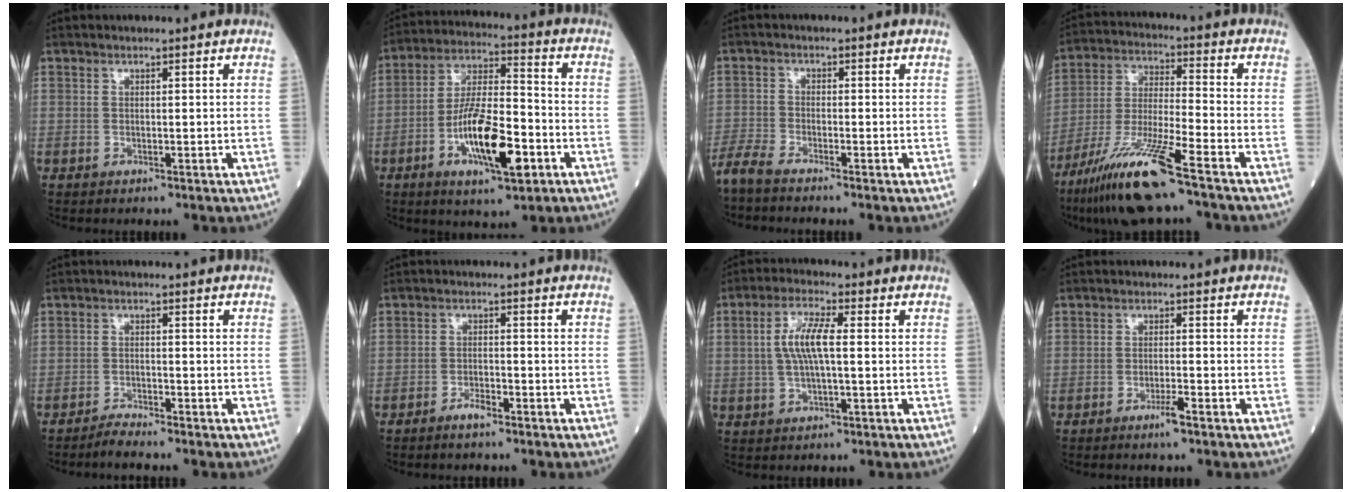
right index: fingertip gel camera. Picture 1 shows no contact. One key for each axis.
{"total": 14.2, "fx": -5.2, "fy": 3.5, "fz": 12.7, "tx": -0.237, "ty": -0.005, "tz": -0.090}
{"total": 4.2, "fx": -3.9, "fy": -0.2, "fz": 1.7, "tx": -0.035, "ty": -0.014, "tz": -0.077}
{"total": 14.4, "fx": -9.5, "fy": 0.1, "fz": 10.8, "tx": -0.225, "ty": -0.039, "tz": -0.178}
{"total": 2.3, "fx": -2.2, "fy": -0.4, "fz": 0.5, "tx": -0.014, "ty": -0.009, "tz": -0.043}
{"total": 2.7, "fx": -2.0, "fy": 0.6, "fz": 1.7, "tx": -0.033, "ty": 0.000, "tz": -0.036}
{"total": 6.3, "fx": 0.5, "fy": 1.2, "fz": 6.2, "tx": -0.133, "ty": 0.009, "tz": 0.007}
{"total": 2.6, "fx": -1.7, "fy": -0.1, "fz": 2.0, "tx": -0.038, "ty": -0.004, "tz": -0.031}